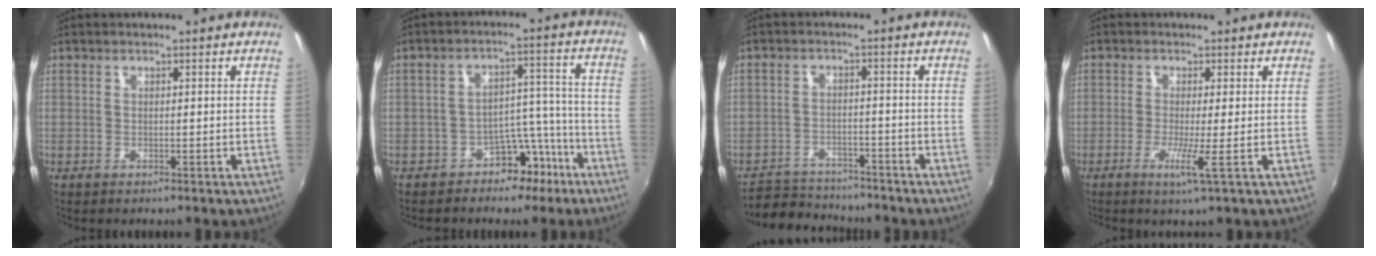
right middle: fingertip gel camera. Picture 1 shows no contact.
{"total": 8.4, "force": [-5.8, 5.4, 2.8], "torque": [-0.028, 0.050, -0.072]}
{"total": 9.1, "force": [-8.3, 3.3, 1.8], "torque": [-0.057, 0.011, -0.128]}
{"total": 3.5, "force": [-1.0, -1.1, 3.2], "torque": [-0.072, -0.010, -0.026]}